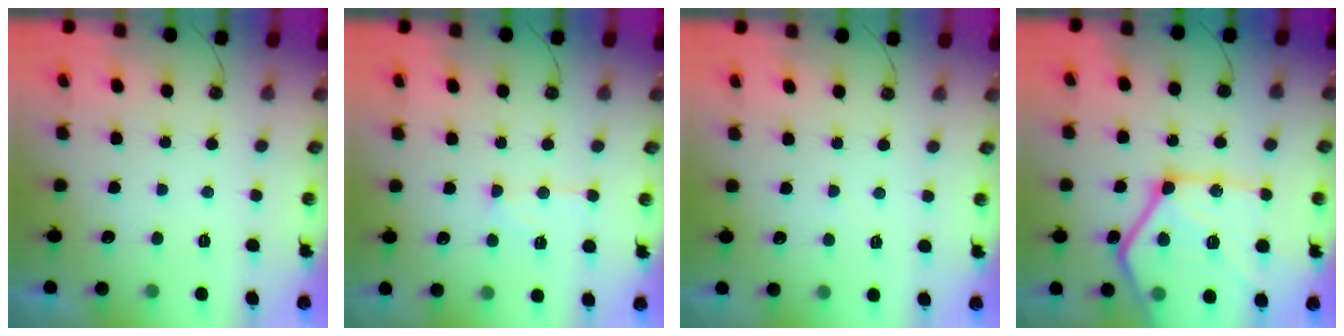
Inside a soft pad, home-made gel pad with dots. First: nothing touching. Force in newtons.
{"total": 9.8, "press": 9.7, "slide": 0.9}
{"total": 2.7, "press": 2.7, "slide": 0.5}
{"total": 28.2, "press": 28.1, "slide": 3.0}